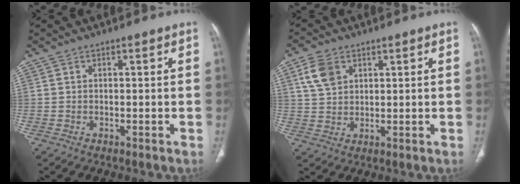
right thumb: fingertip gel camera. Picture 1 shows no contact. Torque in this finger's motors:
{"motor_torque": [-0.68, 0.69, -0.01, 0.04, 0.16]}